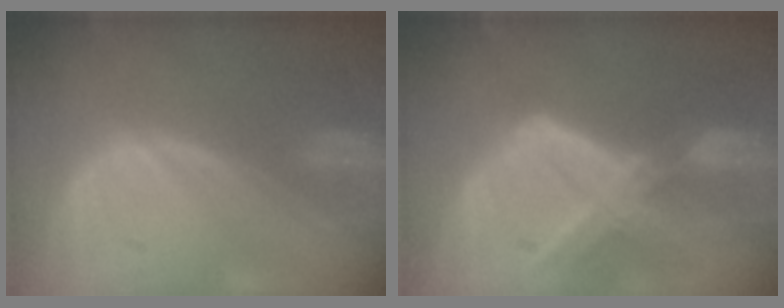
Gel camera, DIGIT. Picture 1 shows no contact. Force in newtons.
{"total": 8.2, "press": 7.1, "slide": 4.0}